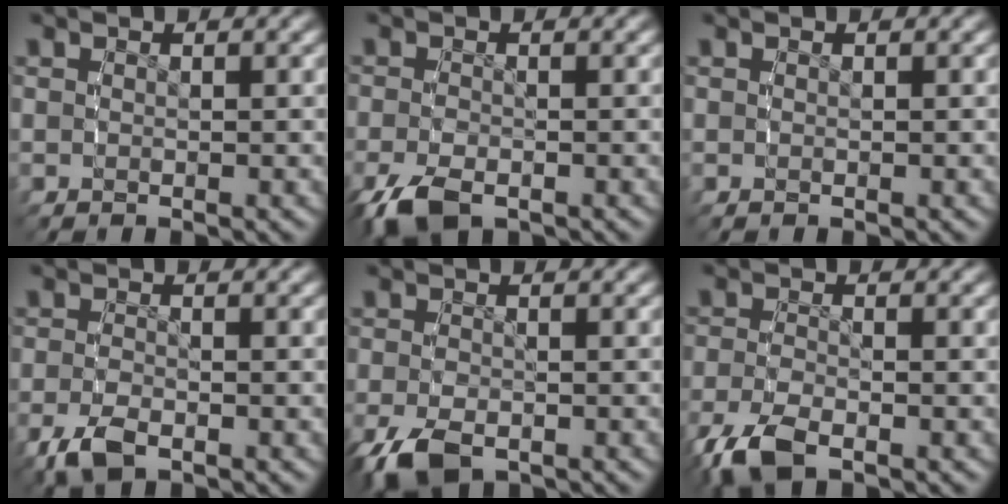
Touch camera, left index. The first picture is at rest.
{"total": 2.9, "force": [-1.9, 1.4, 1.7], "torque": [-0.052, -0.015, -0.027]}
{"total": 0.0}
{"total": 2.2, "force": [-1.3, 0.9, 1.5], "torque": [-0.041, -0.008, -0.023]}
{"total": 3.2, "force": [-2.0, 1.7, 1.9], "torque": [-0.056, -0.017, -0.027]}
{"total": 3.2, "force": [-2.1, 1.2, 2.1], "torque": [-0.054, -0.011, -0.032]}